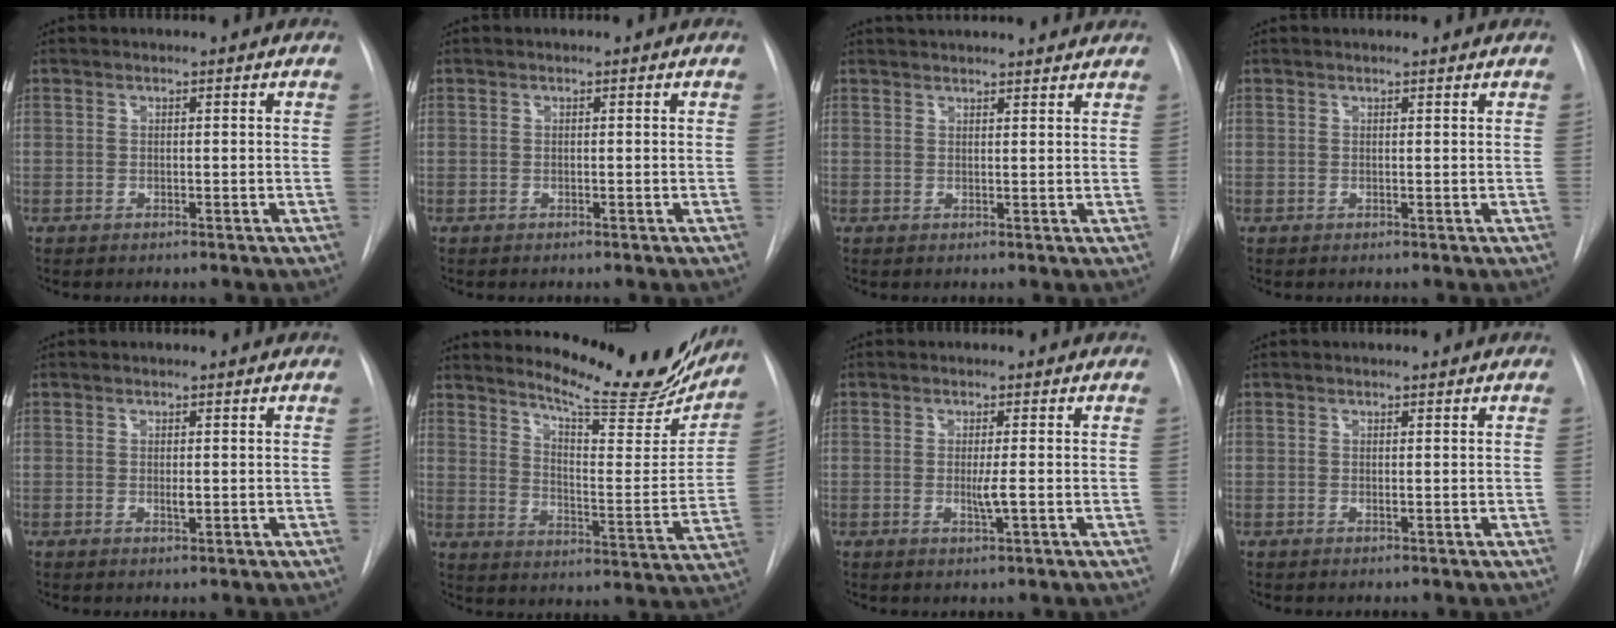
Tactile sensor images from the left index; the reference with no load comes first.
{"total": 0.0}
{"total": 11.0, "force": [10.5, 1.1, 3.3], "torque": [-0.045, 0.026, 0.131]}
{"total": 1.9, "force": [1.8, -0.1, 0.3], "torque": [-0.007, 0.010, 0.022]}
{"total": 0.8, "force": [0.1, 0.2, 0.8], "torque": [-0.015, -0.003, 0.004]}
{"total": 20.0, "force": [18.2, 2.9, 7.7], "torque": [-0.107, -0.067, 0.238]}
{"total": 2.0, "force": [-0.2, -0.3, 1.9], "torque": [-0.038, -0.006, -0.004]}
{"total": 0.5, "force": [0.4, 0.0, 0.3], "torque": [-0.006, 0.001, 0.009]}